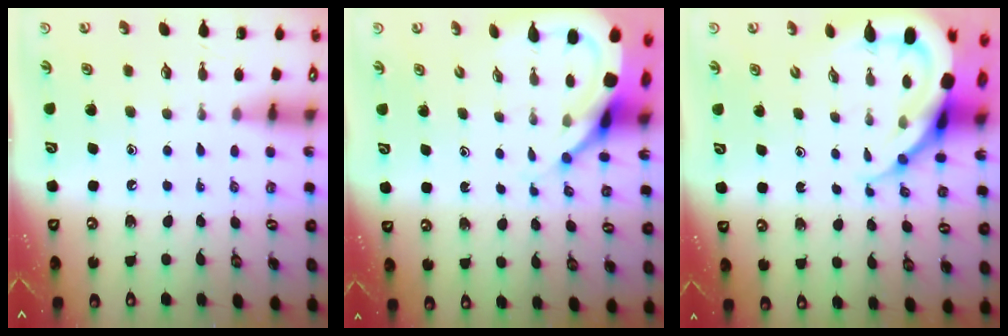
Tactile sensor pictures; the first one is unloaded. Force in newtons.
{"total": 8.9, "press": 8.8, "slide": 1.1}
{"total": 11.8, "press": 11.7, "slide": 1.2}